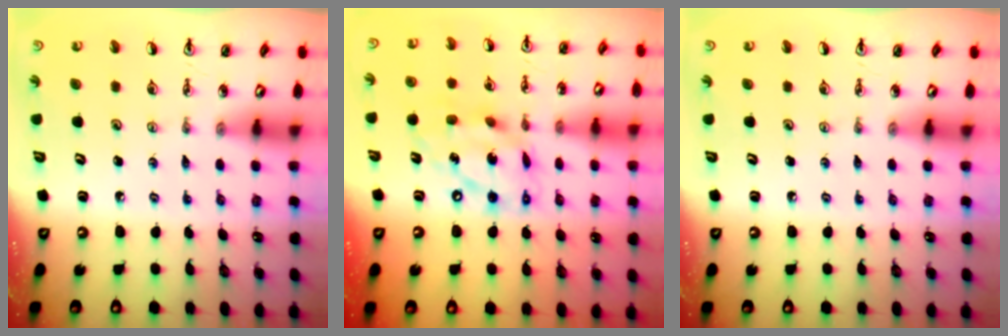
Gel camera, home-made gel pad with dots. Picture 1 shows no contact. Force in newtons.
{"total": 14.6, "press": 14.5, "slide": 1.0}
{"total": 0.0}